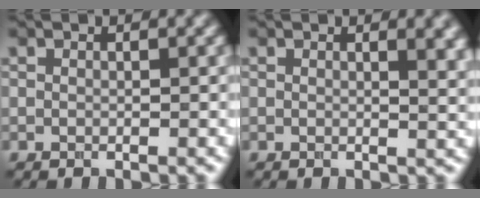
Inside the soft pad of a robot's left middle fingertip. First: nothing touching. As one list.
[{"total": 3.4, "force": [1.5, 1.3, 2.7], "torque": [-0.021, 0.001, 0.019]}]